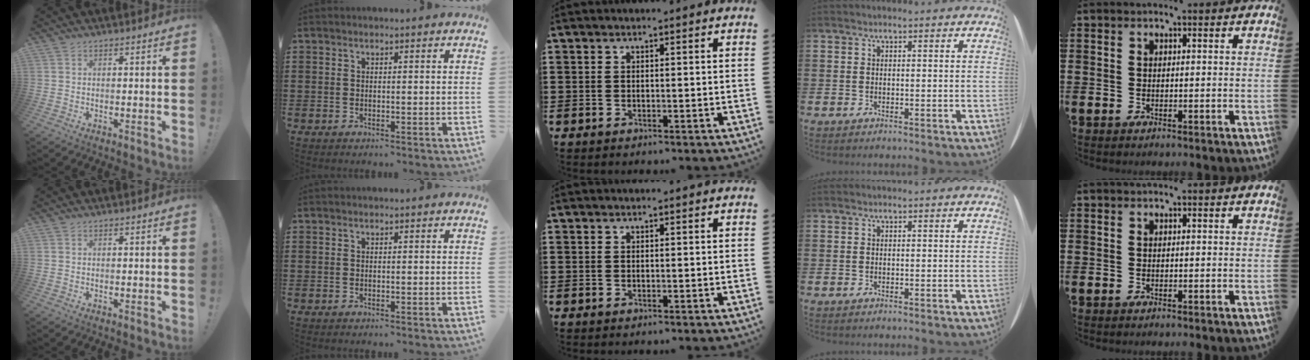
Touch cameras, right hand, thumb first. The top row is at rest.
{}